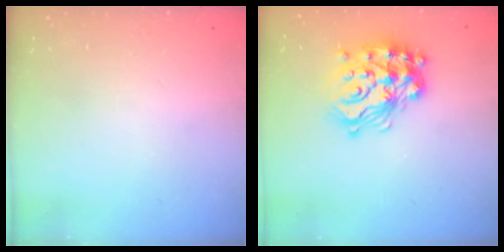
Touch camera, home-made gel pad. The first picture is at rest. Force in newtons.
{"total": 18.6, "press": 18.6, "slide": 1.2}